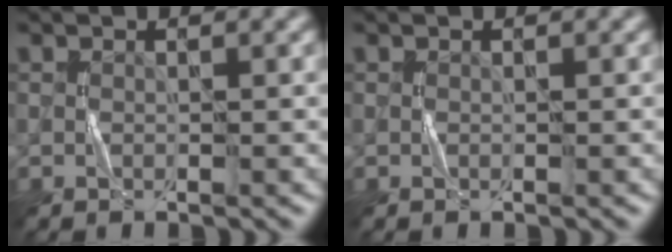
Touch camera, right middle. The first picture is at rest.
{"total": 0.0}